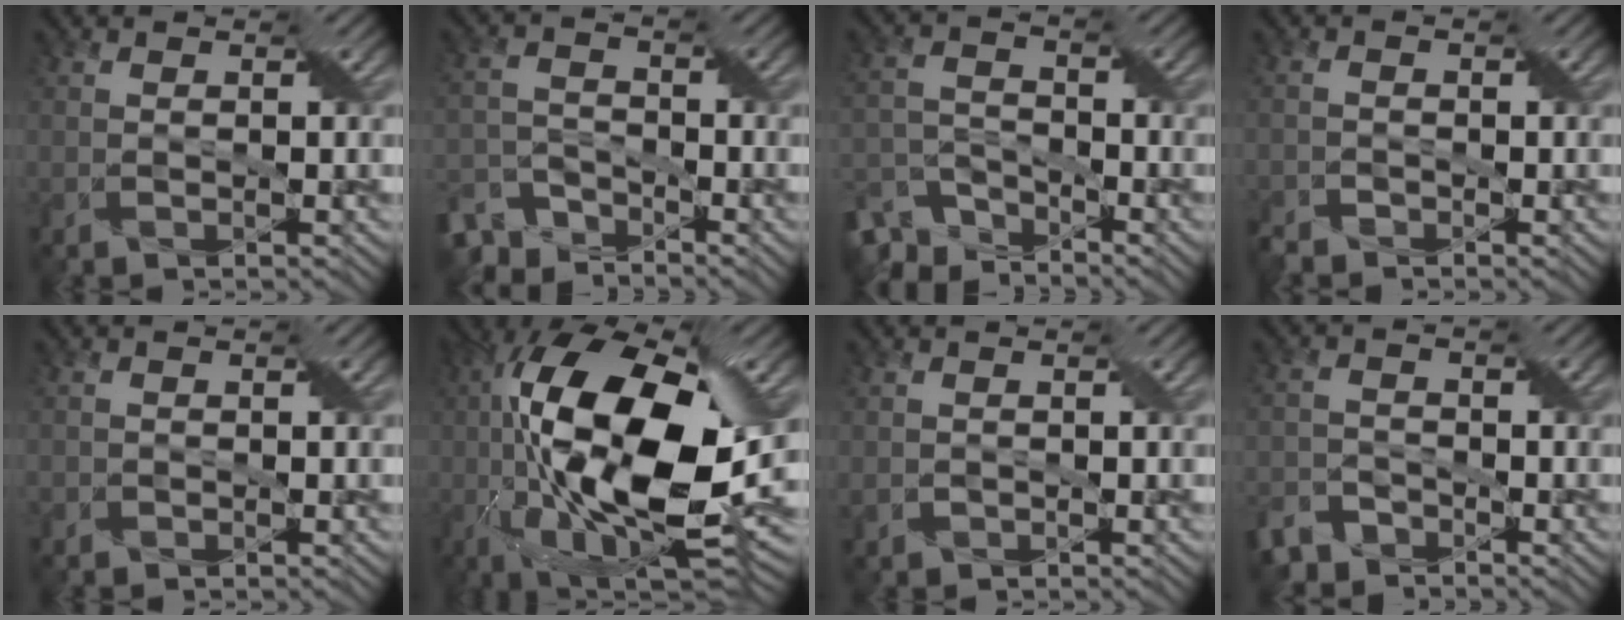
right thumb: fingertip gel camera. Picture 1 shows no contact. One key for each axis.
{"total": 6.6, "fx": -5.3, "fy": 3.0, "fz": 2.5, "tx": -0.053, "ty": -0.012, "tz": -0.116}
{"total": 7.6, "fx": -6.2, "fy": 3.3, "fz": 2.9, "tx": -0.067, "ty": -0.013, "tz": -0.131}
{"total": 2.0, "fx": -1.8, "fy": 0.7, "fz": 0.3, "tx": -0.014, "ty": -0.002, "tz": -0.044}
{"total": 0.7, "fx": -0.2, "fy": 0.6, "fz": 0.0, "tx": -0.002, "ty": -0.002, "tz": -0.007}
{"total": 21.3, "fx": -0.3, "fy": 9.4, "fz": 19.2, "tx": -0.359, "ty": 0.008, "tz": -0.021}
{"total": 1.0, "fx": -0.1, "fy": 1.0, "fz": 0.1, "tx": -0.012, "ty": -0.003, "tz": -0.001}
{"total": 3.8, "fx": -3.3, "fy": 1.7, "fz": 0.9, "tx": -0.021, "ty": -0.002, "tz": -0.074}